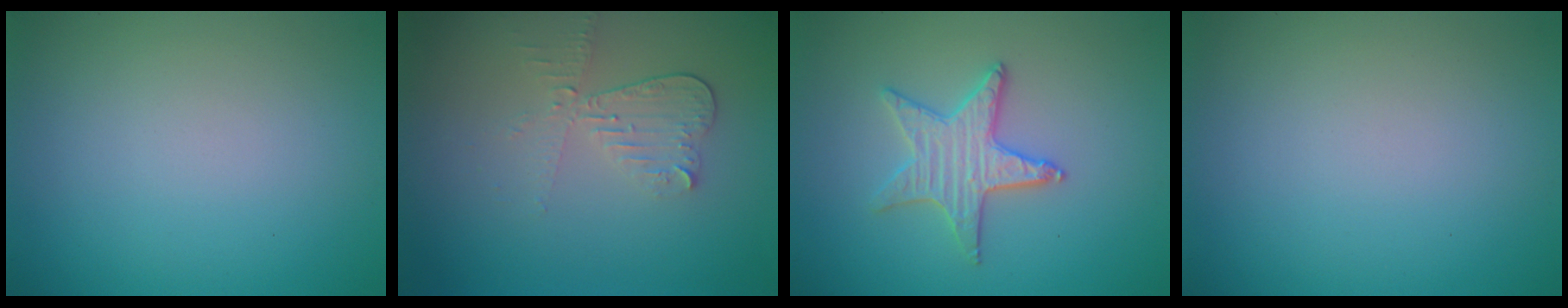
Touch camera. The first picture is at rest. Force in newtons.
{"total": 2.8, "press": 2.5, "slide": 1.3}
{"total": 3.0, "press": 3.0, "slide": 0.4}
{"total": 0.0}